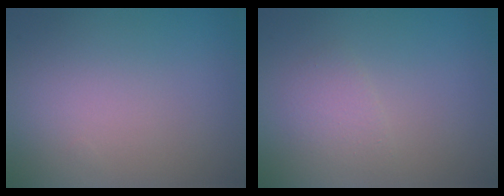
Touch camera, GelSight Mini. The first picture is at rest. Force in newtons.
{"total": 1.5, "press": 1.5, "slide": 0.0}